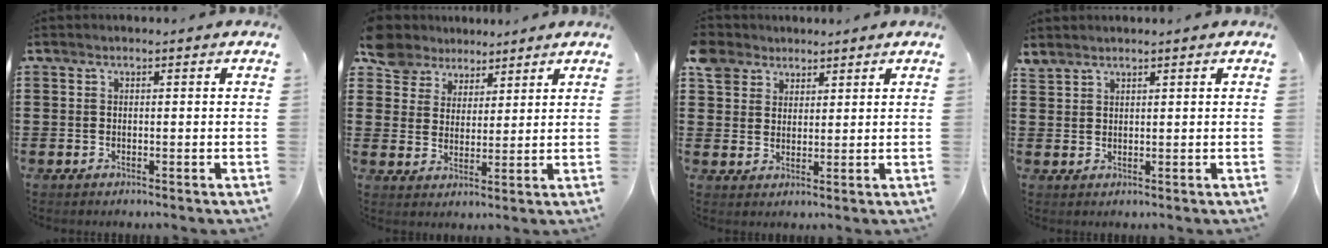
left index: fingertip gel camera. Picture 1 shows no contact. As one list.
[{"total": 5.8, "force": [4.8, 3.1, 0.5], "torque": [-0.039, -0.001, 0.093]}, {"total": 4.7, "force": [3.3, 3.3, 0.6], "torque": [-0.025, 0.008, 0.061]}, {"total": 1.6, "force": [1.6, 0.1, 0.2], "torque": [-0.006, -0.001, 0.031]}]